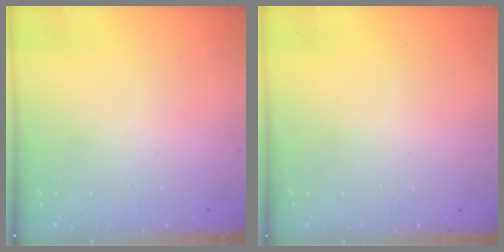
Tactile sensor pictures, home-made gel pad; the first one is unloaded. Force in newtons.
{"total": 0.0}